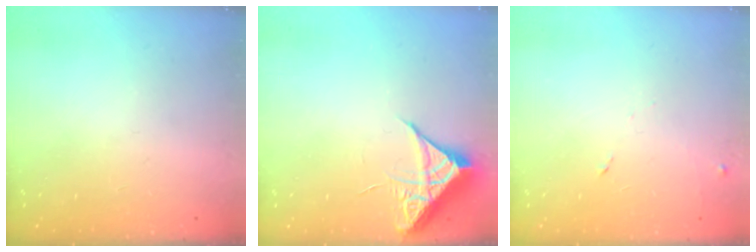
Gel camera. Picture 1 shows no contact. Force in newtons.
{"total": 6.4, "press": 6.4, "slide": 0.4}
{"total": 6.1, "press": 6.1, "slide": 0.6}